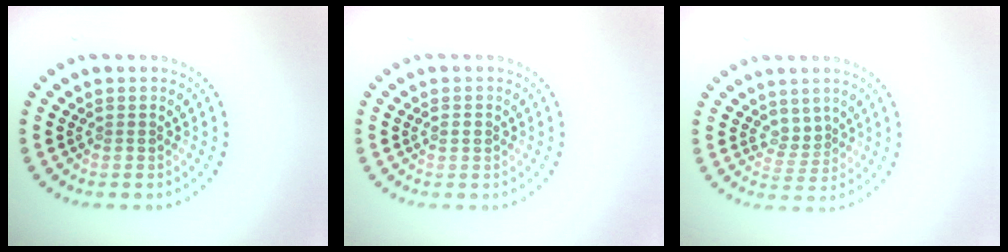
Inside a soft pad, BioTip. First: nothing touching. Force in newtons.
{"total": 1.1, "press": 1.0, "slide": 0.1}
{"total": 1.9, "press": 1.2, "slide": 1.4}